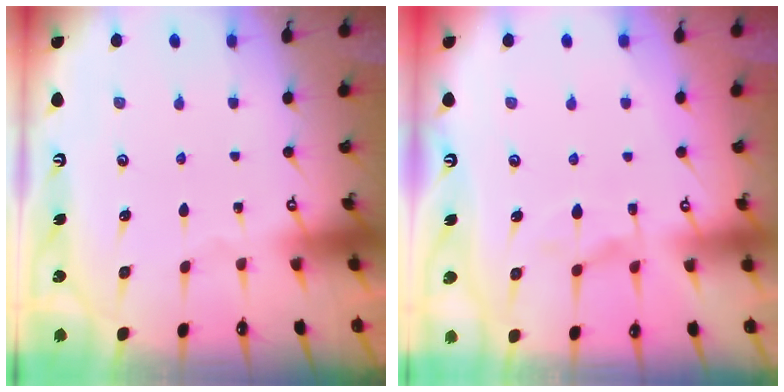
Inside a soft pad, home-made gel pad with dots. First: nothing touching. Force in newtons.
{"total": 5.4, "press": 5.3, "slide": 1.2}